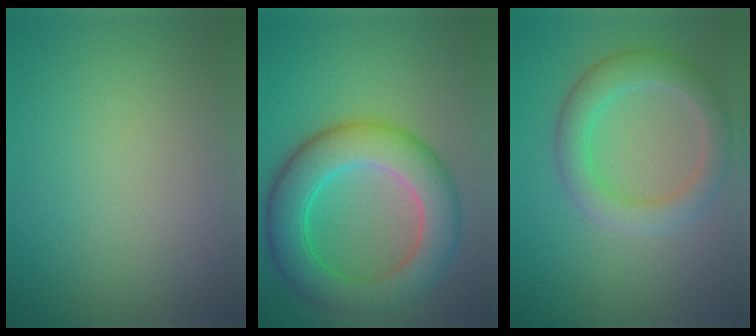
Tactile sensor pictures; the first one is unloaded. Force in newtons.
{"total": 8.3, "press": 8.3, "slide": 0.2}
{"total": 4.1, "press": 4.1, "slide": 0.1}